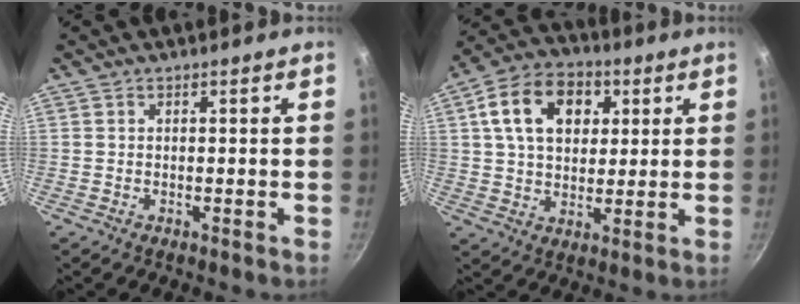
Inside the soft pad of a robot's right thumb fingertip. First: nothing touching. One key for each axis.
{"total": 14.8, "fx": 4.6, "fy": 10.4, "fz": 9.5, "tx": -0.135, "ty": 0.009, "tz": 0.066}